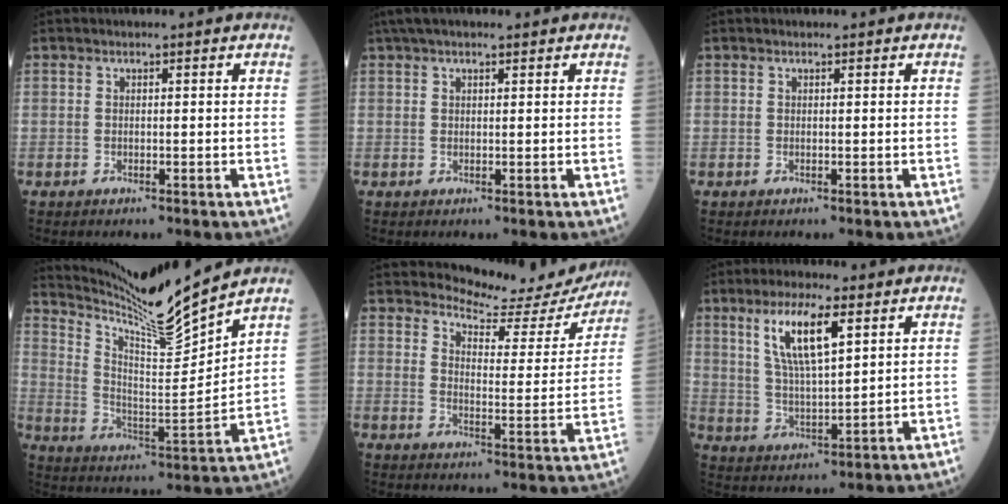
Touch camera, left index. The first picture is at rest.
{"total": 5.2, "force": [4.0, 1.1, 3.1], "torque": [-0.051, 0.039, 0.068]}
{"total": 0.0}
{"total": 12.9, "force": [12.0, -2.4, 3.9], "torque": [-0.083, -0.038, 0.215]}
{"total": 13.7, "force": [13.4, 2.4, 1.3], "torque": [-0.005, -0.057, 0.153]}
{"total": 9.4, "force": [4.5, 1.9, 8.0], "torque": [-0.161, 0.005, 0.091]}